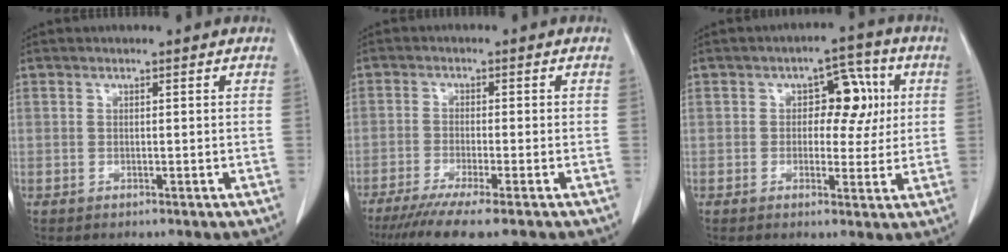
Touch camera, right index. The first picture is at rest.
{"total": 8.8, "force": [-6.8, -0.2, 5.7], "torque": [-0.083, -0.021, -0.107]}
{"total": 6.8, "force": [1.2, 3.9, 5.4], "torque": [-0.061, 0.022, 0.016]}